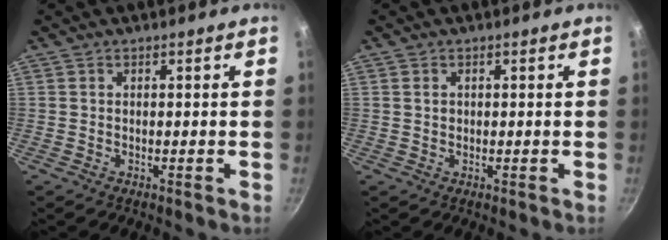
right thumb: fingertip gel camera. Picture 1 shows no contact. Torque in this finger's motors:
{"motor_torque": [-0.75, -0.13, -0.25, -0.21, 0.00]}